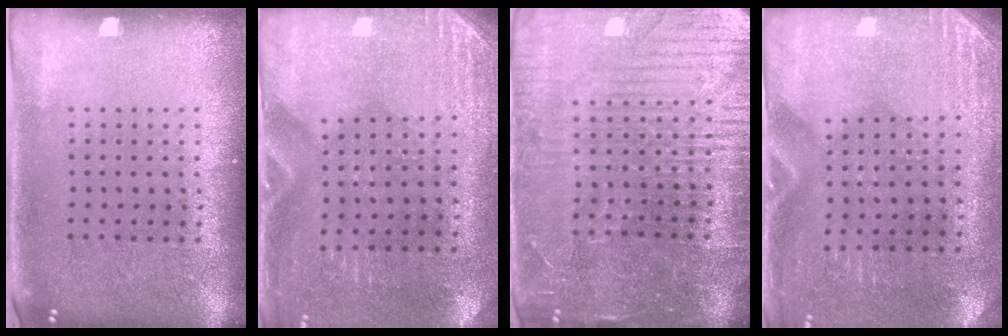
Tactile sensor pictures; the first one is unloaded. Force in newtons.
{"total": 2.8, "press": 2.5, "slide": 1.3}
{"total": 4.4, "press": 4.1, "slide": 1.5}
{"total": 2.8, "press": 2.5, "slide": 1.3}